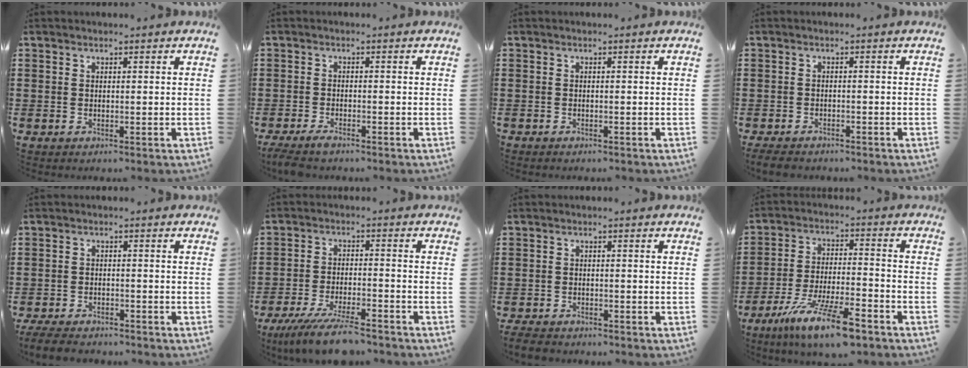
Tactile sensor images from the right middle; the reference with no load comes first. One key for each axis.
{"total": 1.9, "fx": -1.6, "fy": 0.3, "fz": 1.1, "tx": -0.035, "ty": -0.002, "tz": -0.035}
{"total": 0.5, "fx": -0.5, "fy": 0.2, "fz": 0.0, "tx": -0.001, "ty": 0.000, "tz": -0.011}
{"total": 2.2, "fx": -2.1, "fy": 0.4, "fz": 0.6, "tx": -0.023, "ty": -0.005, "tz": -0.045}
{"total": 3.7, "fx": -3.5, "fy": 0.6, "fz": 1.0, "tx": -0.033, "ty": -0.006, "tz": -0.075}
{"total": 8.1, "fx": -6.6, "fy": 0.8, "fz": 4.5, "tx": -0.100, "ty": -0.010, "tz": -0.126}
{"total": 2.5, "fx": -2.4, "fy": 0.4, "fz": 0.7, "tx": -0.022, "ty": -0.003, "tz": -0.052}
{"total": 11.5, "fx": -8.1, "fy": 1.7, "fz": 8.0, "tx": -0.160, "ty": 0.003, "tz": -0.152}